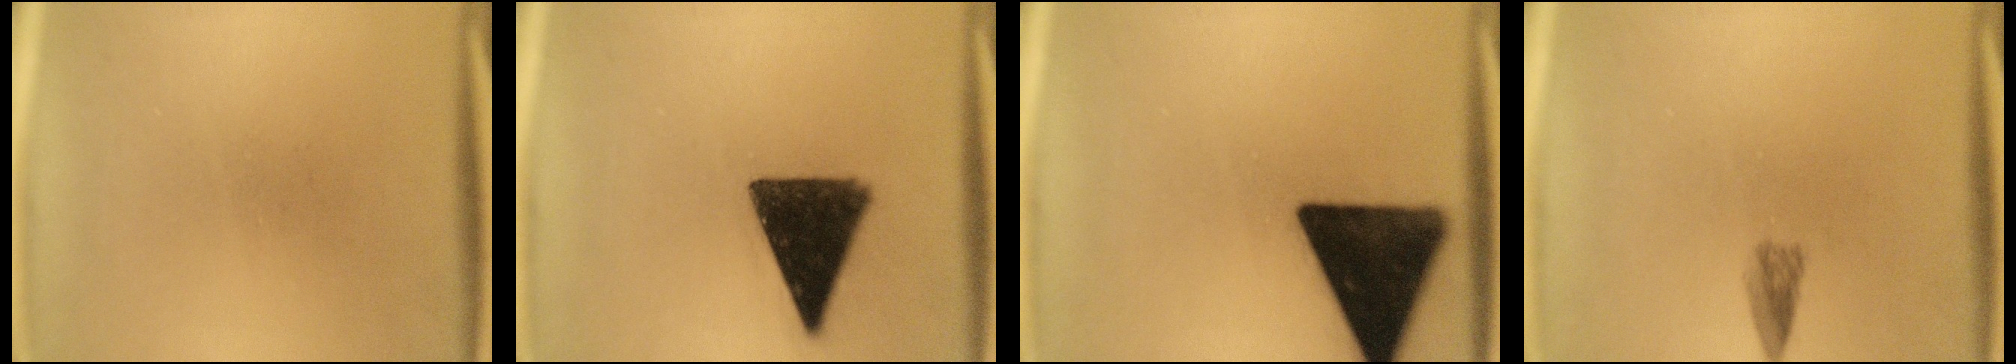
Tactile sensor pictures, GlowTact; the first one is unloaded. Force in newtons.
{"total": 14.3}
{"total": 18.4}
{"total": 2.0}